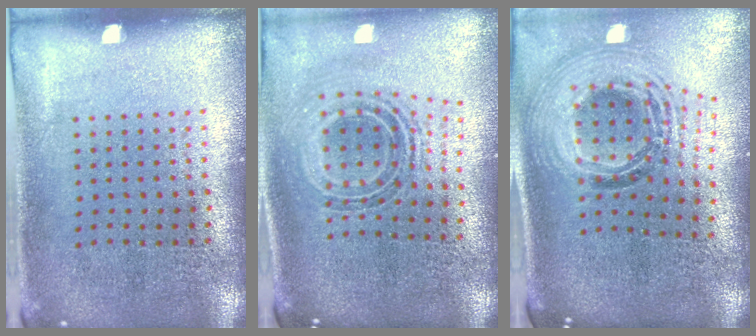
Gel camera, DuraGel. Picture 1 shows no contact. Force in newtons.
{"total": 0.9, "press": 0.8, "slide": 0.5}
{"total": 2.0, "press": 1.6, "slide": 1.2}